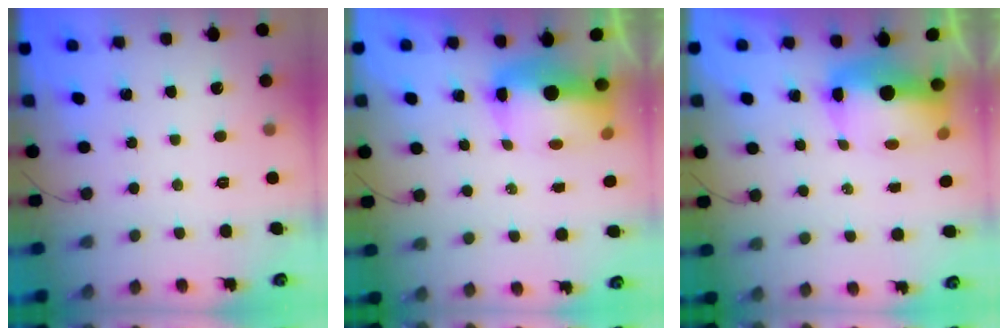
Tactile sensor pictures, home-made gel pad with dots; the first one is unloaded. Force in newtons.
{"total": 9.5, "press": 9.3, "slide": 2.0}
{"total": 9.5, "press": 9.3, "slide": 2.0}